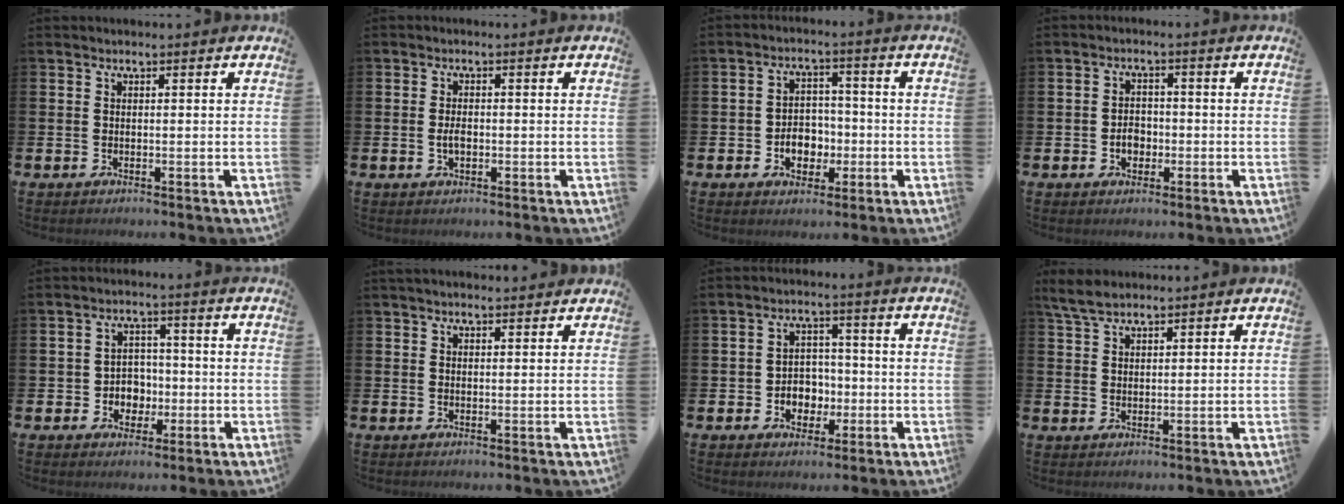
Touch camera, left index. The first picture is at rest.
{"total": 1.9, "force": [-0.3, 1.1, 1.6], "torque": [-0.029, 0.004, -0.008]}
{"total": 4.7, "force": [-1.5, 3.7, 2.5], "torque": [-0.039, 0.002, -0.037]}
{"total": 2.9, "force": [-0.9, 2.2, 1.6], "torque": [-0.025, 0.000, -0.021]}
{"total": 3.8, "force": [-0.8, 3.6, 1.0], "torque": [-0.024, 0.001, -0.024]}
{"total": 1.8, "force": [1.7, 0.3, 0.4], "torque": [-0.009, -0.001, 0.031]}
{"total": 4.1, "force": [-1.1, 3.6, 1.5], "torque": [-0.031, 0.004, -0.030]}
{"total": 4.1, "force": [3.5, 1.2, 1.7], "torque": [-0.041, -0.004, 0.064]}